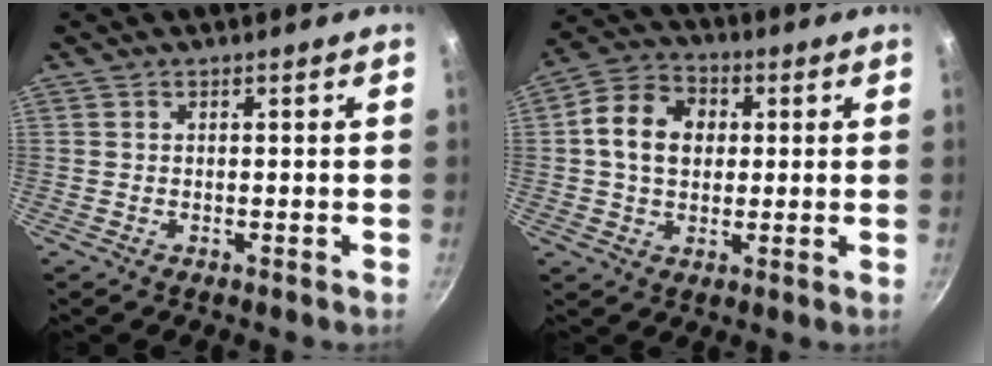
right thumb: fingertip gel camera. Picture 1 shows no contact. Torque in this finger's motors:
{"motor_torque": [-0.19, 0.46, -0.07, 0.33, 0.11]}